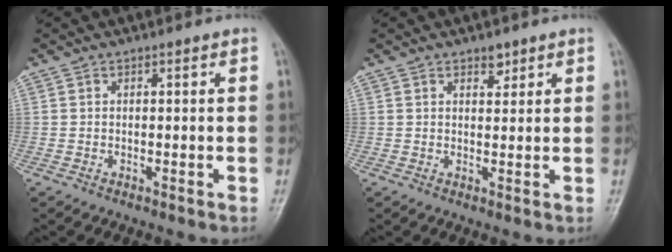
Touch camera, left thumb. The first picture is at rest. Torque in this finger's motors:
{"motor_torque": [2.13, 1.56, 0.16, -0.09, 0.02]}